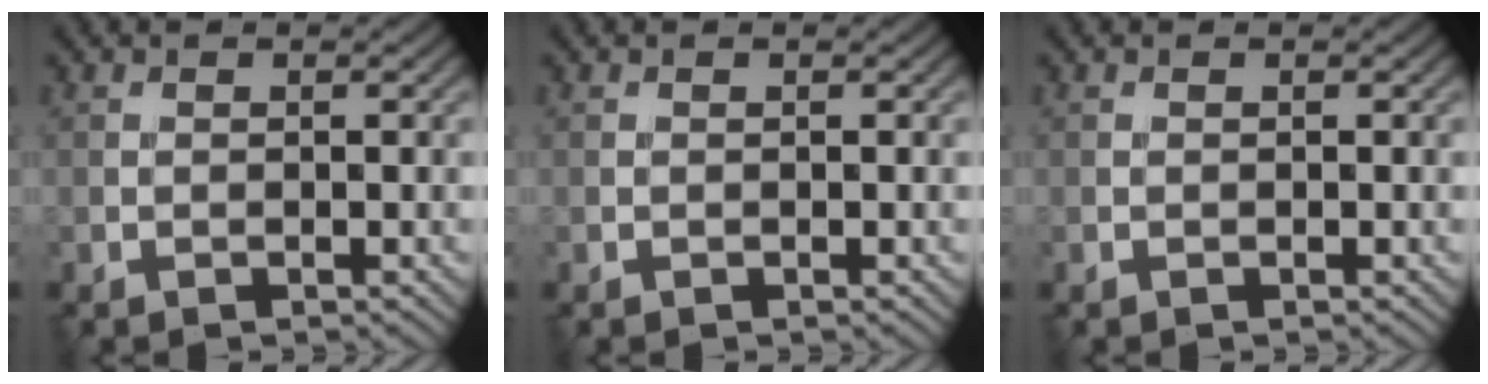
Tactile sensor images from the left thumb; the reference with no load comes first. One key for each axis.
{"total": 0.0}
{"total": 0.0}